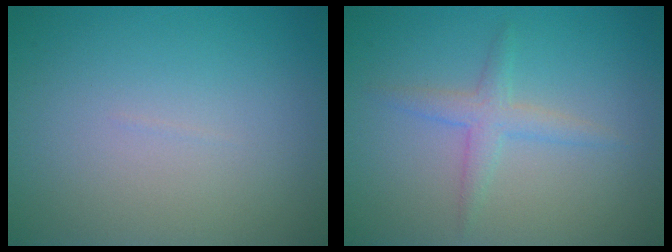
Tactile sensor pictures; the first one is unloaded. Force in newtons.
{"total": 2.2, "press": 2.2, "slide": 0.1}